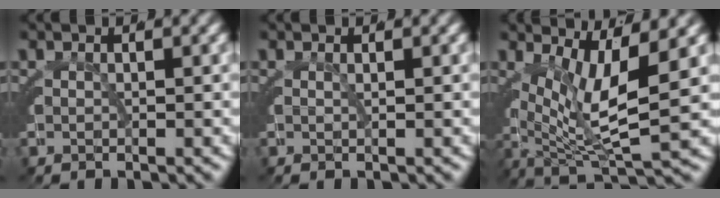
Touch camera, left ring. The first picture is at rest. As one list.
[{"total": 0.6, "force": [0.1, -0.5, 0.3], "torque": [-0.009, -0.005, 0.006]}, {"total": 7.4, "force": [0.3, 2.7, 6.9], "torque": [-0.118, -0.022, 0.017]}]